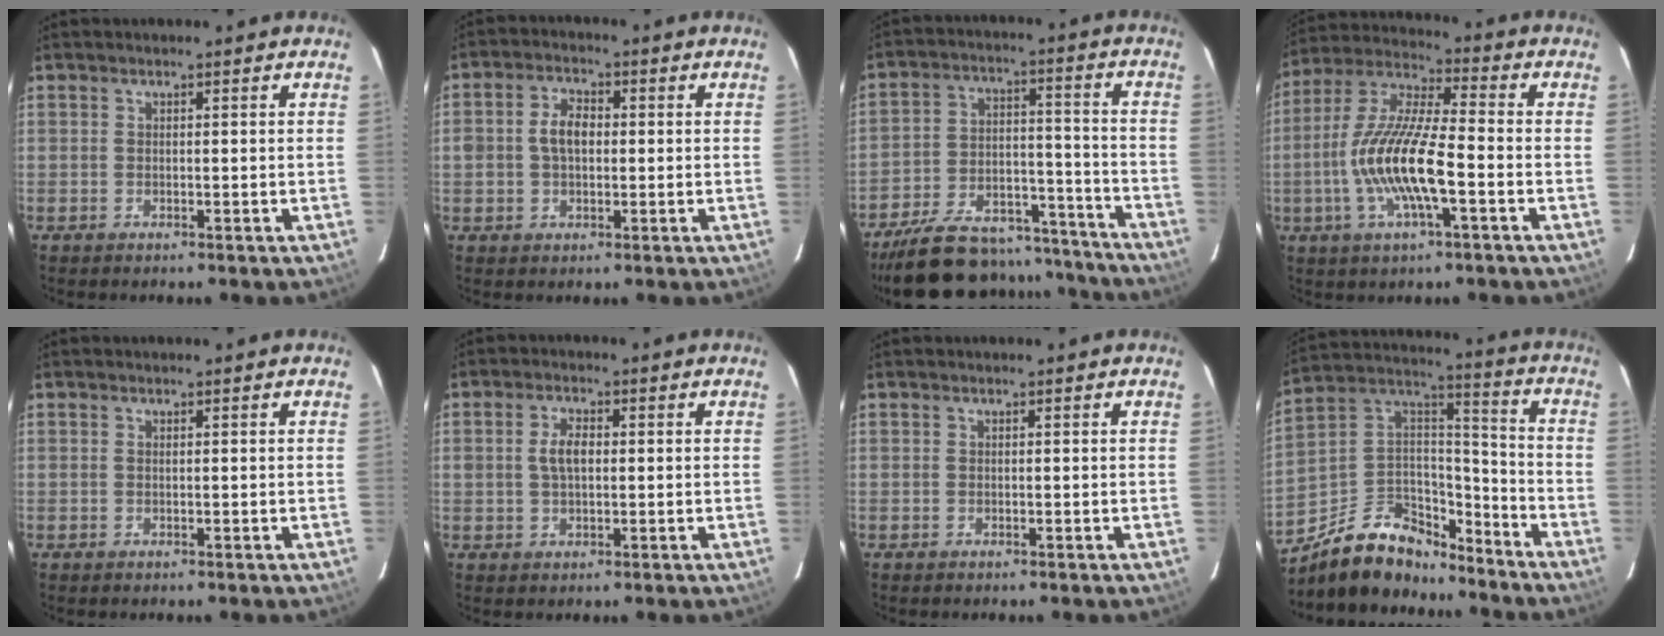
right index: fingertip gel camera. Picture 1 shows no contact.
{"total": 5.4, "force": [0.2, 3.7, 4.0], "torque": [-0.075, 0.014, 0.006]}
{"total": 25.3, "force": [-21.1, 9.8, 10.0], "torque": [-0.201, 0.032, -0.283]}
{"total": 15.1, "force": [-4.0, 3.2, 14.2], "torque": [-0.287, -0.003, -0.082]}
{"total": 0.0}
{"total": 4.2, "force": [0.4, 2.4, 3.4], "torque": [-0.065, 0.007, 0.010]}
{"total": 0.0}
{"total": 17.9, "force": [-13.4, 9.1, 7.6], "torque": [-0.174, 0.054, -0.214]}